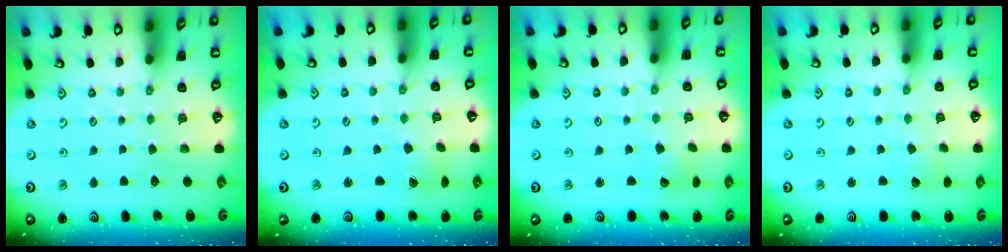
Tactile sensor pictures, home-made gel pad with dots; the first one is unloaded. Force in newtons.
{"total": 1.2, "press": 1.1, "slide": 0.2}
{"total": 2.6, "press": 2.6, "slide": 0.3}
{"total": 3.9, "press": 3.9, "slide": 0.1}